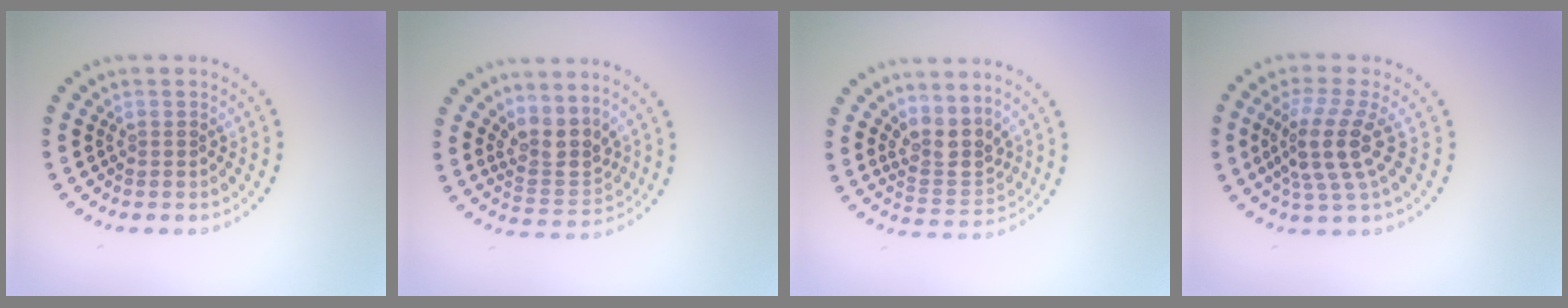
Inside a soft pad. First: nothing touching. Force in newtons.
{"total": 3.2, "press": 2.6, "slide": 1.9}
{"total": 3.2, "press": 2.6, "slide": 1.9}
{"total": 4.4, "press": 3.2, "slide": 3.0}